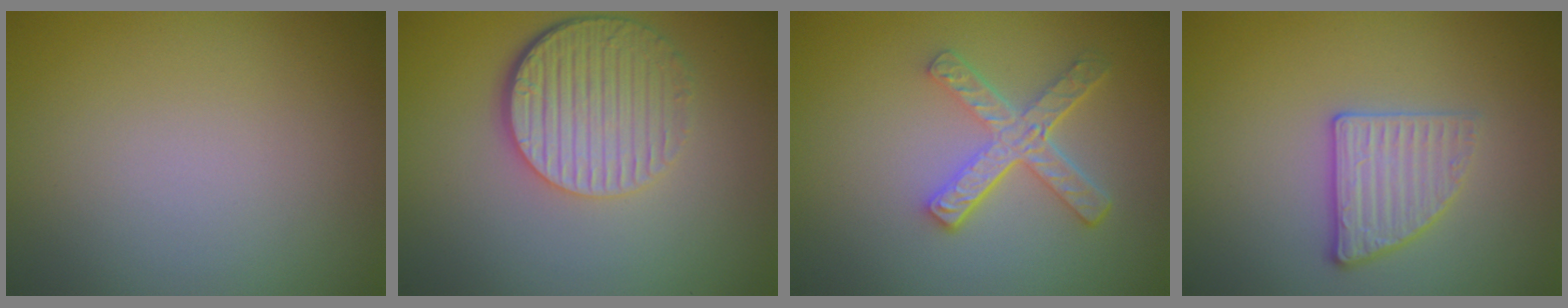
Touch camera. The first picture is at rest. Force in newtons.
{"total": 5.9, "press": 4.3, "slide": 4.1}
{"total": 4.1, "press": 3.1, "slide": 2.8}
{"total": 2.7, "press": 2.6, "slide": 0.8}